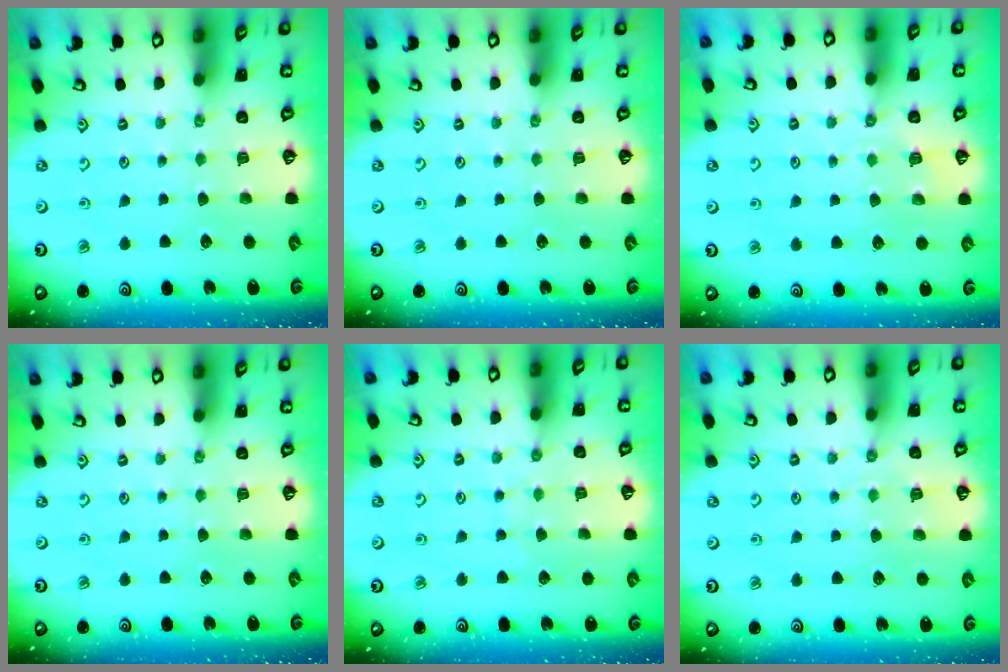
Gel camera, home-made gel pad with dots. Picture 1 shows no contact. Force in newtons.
{"total": 0.0}
{"total": 2.8, "press": 2.5, "slide": 1.3}
{"total": 0.0}
{"total": 4.4, "press": 4.4, "slide": 0.5}
{"total": 2.5, "press": 2.5, "slide": 0.4}